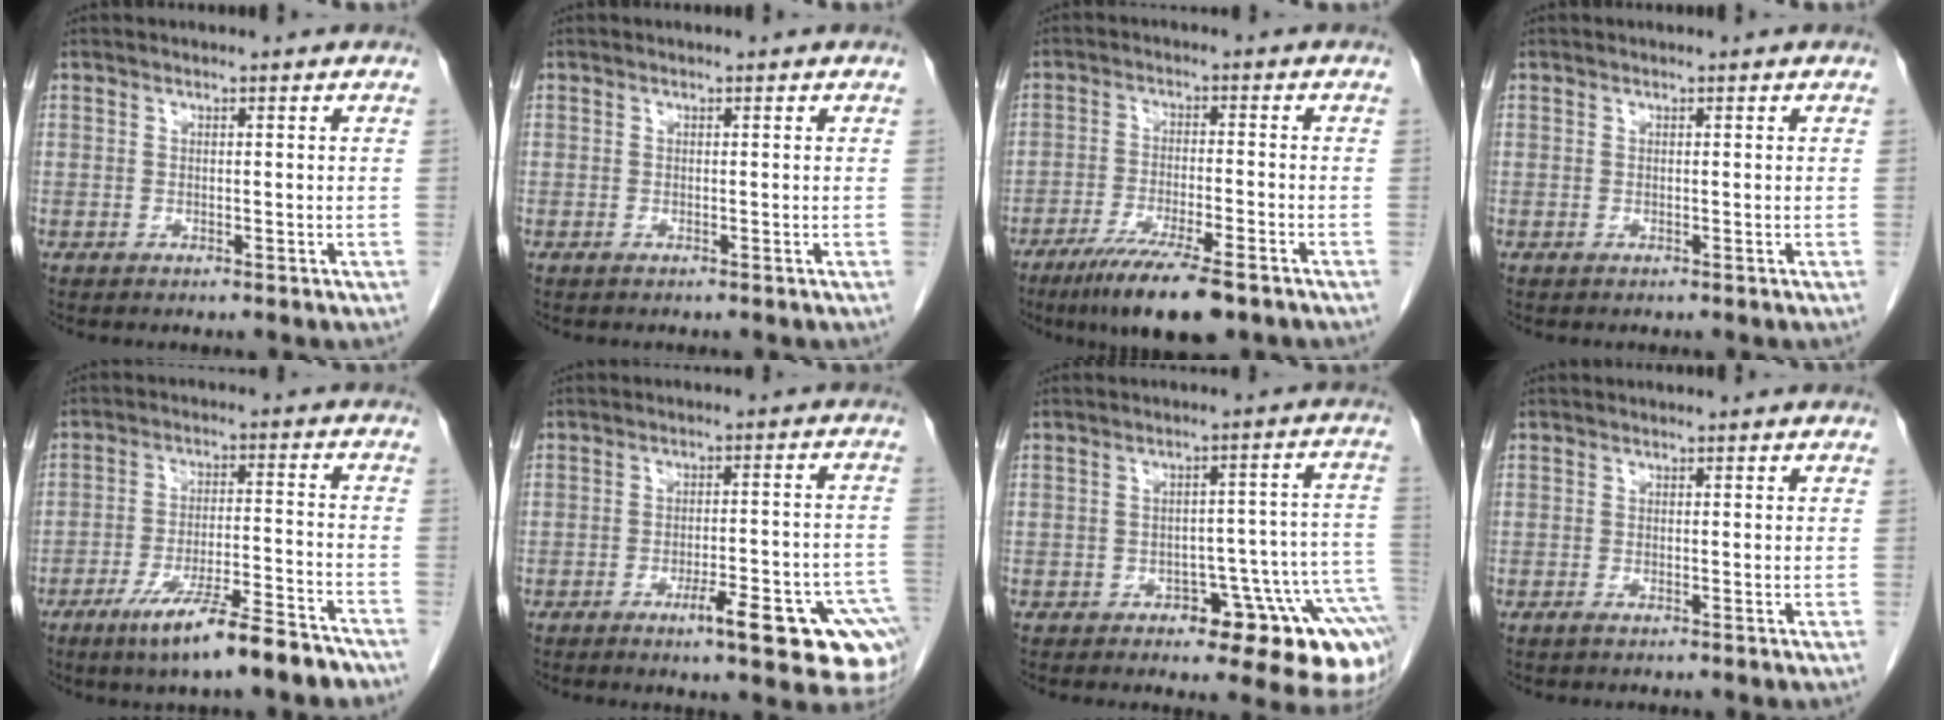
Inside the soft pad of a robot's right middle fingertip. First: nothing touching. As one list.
[{"total": 0.0}, {"total": 10.9, "force": [-7.7, 1.2, 7.7], "torque": [-0.129, -0.027, -0.124]}, {"total": 0.0}, {"total": 12.0, "force": [-8.6, 0.9, 8.2], "torque": [-0.137, -0.015, -0.139]}, {"total": 14.5, "force": [-7.9, 2.4, 12.0], "torque": [-0.061, 0.018, -0.098]}, {"total": 13.3, "force": [-7.5, 4.2, 10.1], "torque": [-0.036, 0.041, -0.091]}, {"total": 0.6, "force": [-0.4, 0.0, 0.4], "torque": [-0.009, -0.001, -0.008]}]